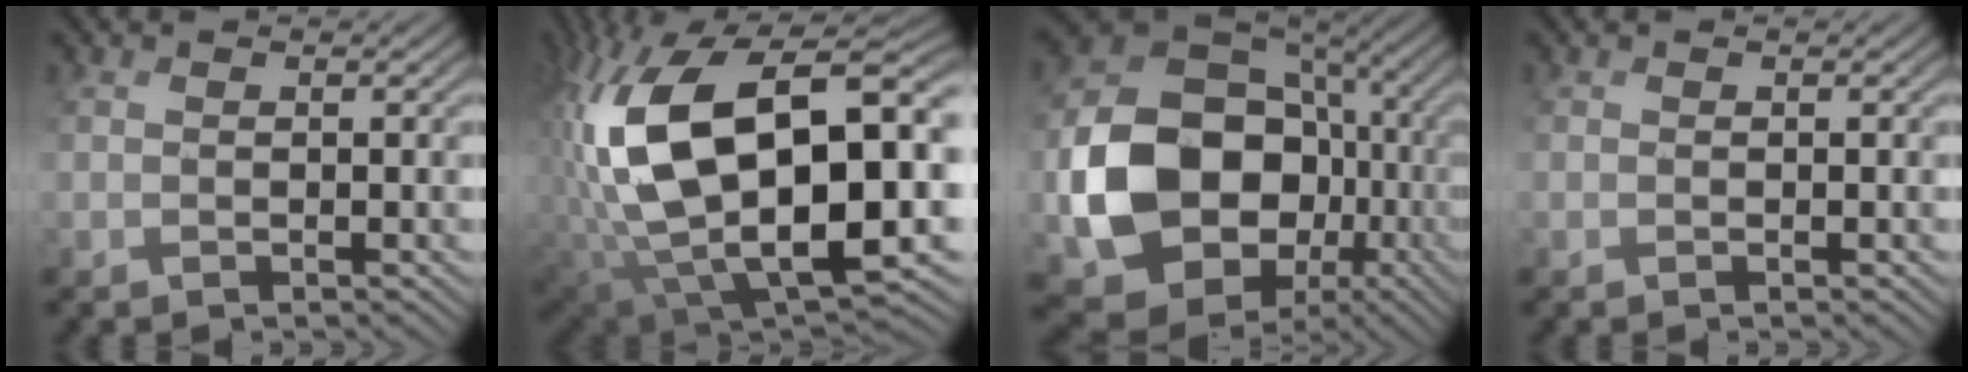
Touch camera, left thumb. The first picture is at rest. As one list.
[{"total": 20.0, "force": [2.2, 11.3, 16.3], "torque": [-0.354, -0.035, 0.066]}, {"total": 17.1, "force": [-2.5, 14.0, 9.5], "torque": [-0.201, -0.049, -0.023]}, {"total": 0.0}]